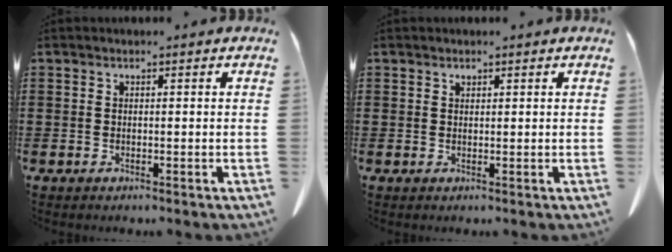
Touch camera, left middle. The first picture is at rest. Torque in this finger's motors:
{"motor_torque": [-0.05, 0.25, -0.01, 0.00]}